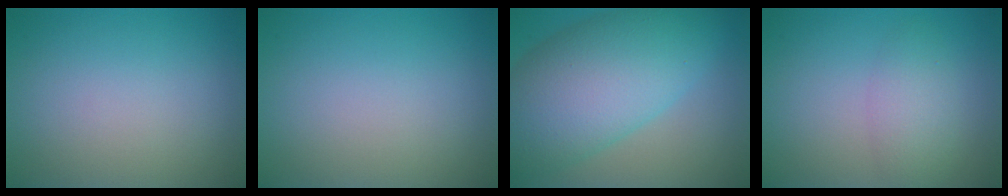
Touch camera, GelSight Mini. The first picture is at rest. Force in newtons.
{"total": 0.0}
{"total": 11.1, "press": 11.1, "slide": 0.2}
{"total": 2.7, "press": 2.7, "slide": 0.1}